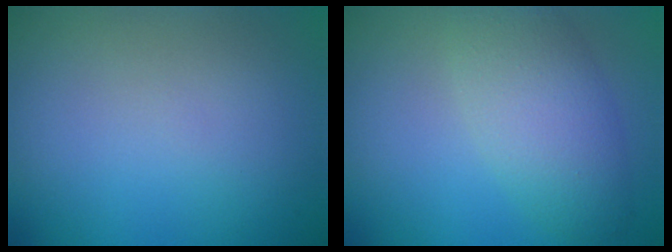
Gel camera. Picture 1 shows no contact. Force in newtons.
{"total": 4.7, "press": 4.7, "slide": 0.1}